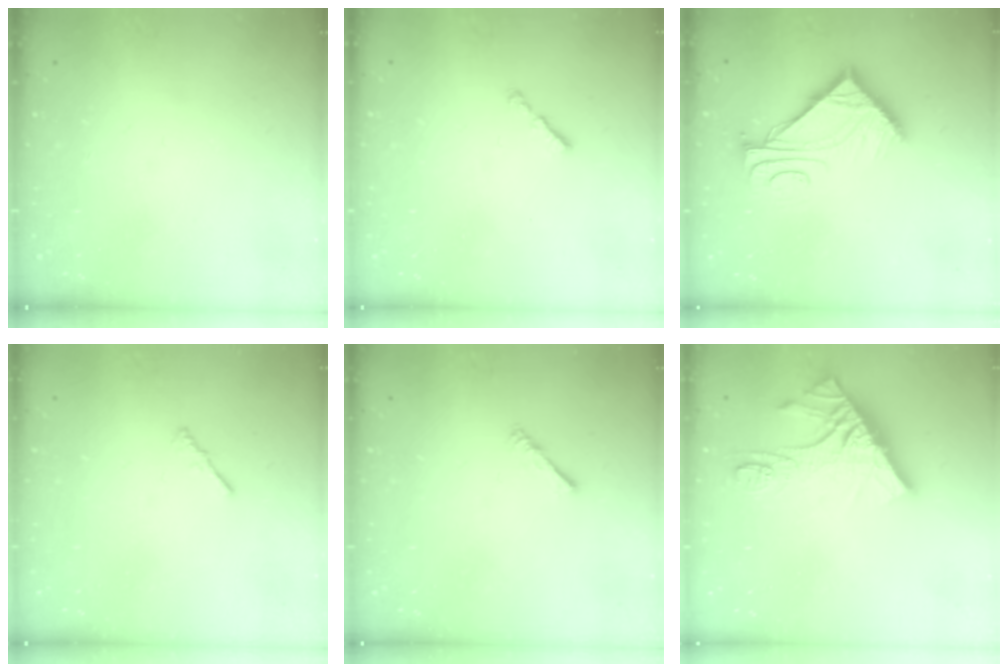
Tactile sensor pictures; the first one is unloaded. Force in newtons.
{"total": 1.0, "press": 0.9, "slide": 0.5}
{"total": 10.3, "press": 10.2, "slide": 0.9}
{"total": 0.7, "press": 0.6, "slide": 0.3}
{"total": 2.2, "press": 2.1, "slide": 0.5}
{"total": 14.9, "press": 14.9, "slide": 1.1}